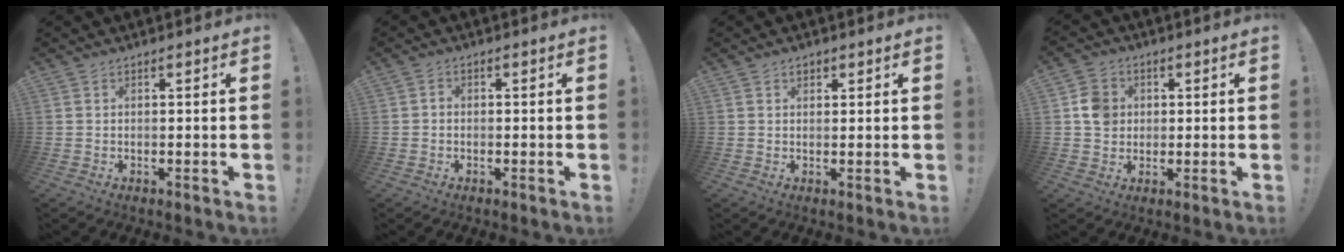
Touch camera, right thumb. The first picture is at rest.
{"total": 1.2, "force": [-0.7, 0.8, 0.5], "torque": [-0.006, 0.006, -0.014]}
{"total": 1.6, "force": [1.0, 1.0, 0.7], "torque": [0.000, -0.004, 0.015]}
{"total": 7.1, "force": [0.8, 6.5, 2.8], "torque": [-0.039, 0.012, 0.020]}